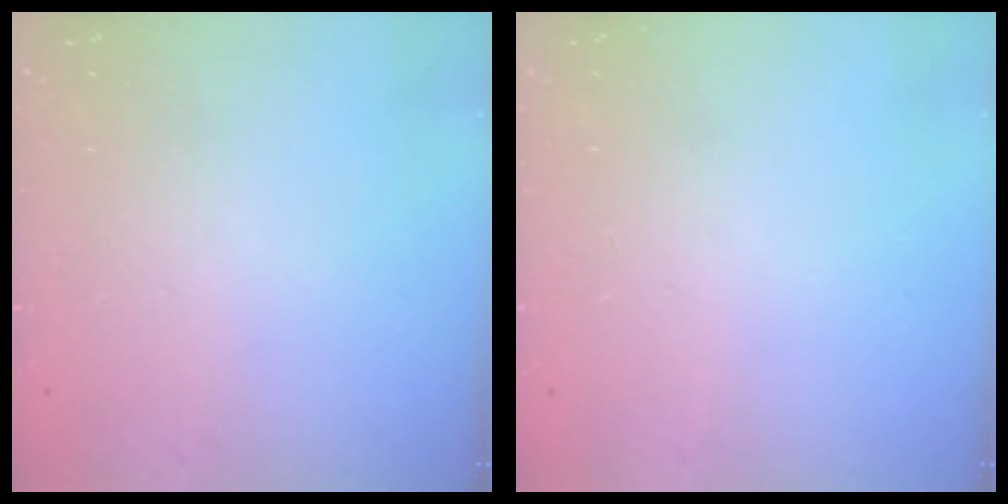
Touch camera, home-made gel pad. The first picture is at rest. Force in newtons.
{"total": 0.0}